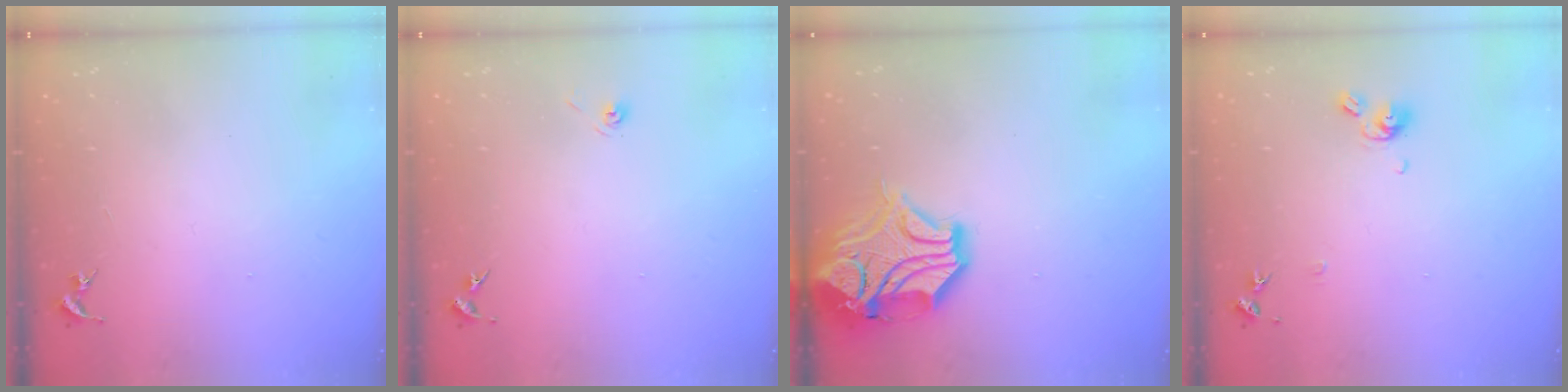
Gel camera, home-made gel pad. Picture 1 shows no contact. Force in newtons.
{"total": 3.3, "press": 2.7, "slide": 2.0}
{"total": 17.6, "press": 17.4, "slide": 2.6}
{"total": 7.9, "press": 7.9, "slide": 0.8}